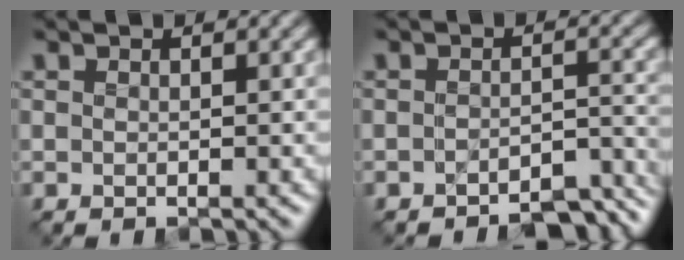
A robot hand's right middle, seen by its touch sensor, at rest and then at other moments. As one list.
[{"total": 4.3, "force": [-3.8, 1.0, 1.7], "torque": [-0.017, 0.000, -0.046]}]